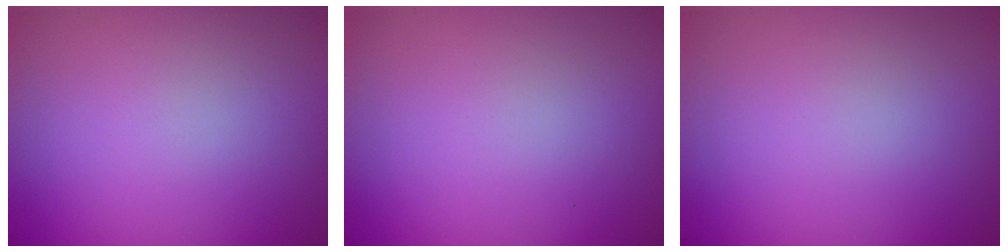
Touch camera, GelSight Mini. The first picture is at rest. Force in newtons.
{"total": 0.0}
{"total": 0.0}